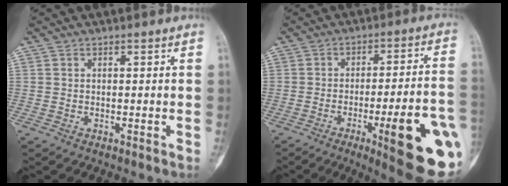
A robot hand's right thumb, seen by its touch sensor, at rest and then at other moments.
{"total": 19.9, "force": [-6.7, 3.7, 18.3], "torque": [-0.198, 0.014, -0.078]}